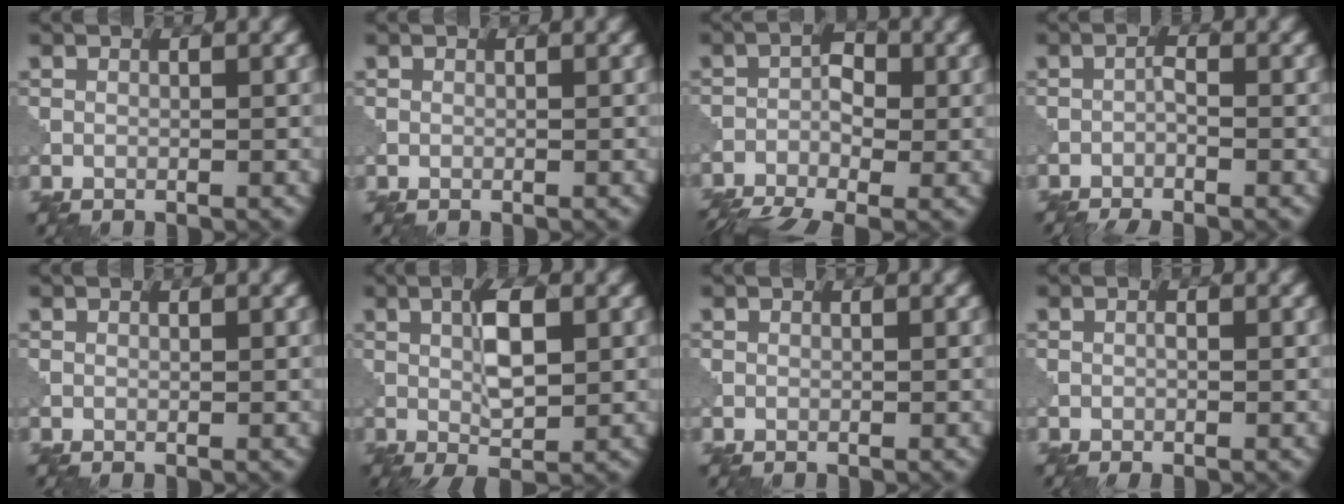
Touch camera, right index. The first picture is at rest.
{"total": 0.0}
{"total": 6.7, "force": [-3.9, 3.0, 4.6], "torque": [-0.086, -0.012, -0.080]}
{"total": 2.4, "force": [-1.8, 0.2, 1.6], "torque": [-0.037, -0.003, -0.041]}
{"total": 0.0}
{"total": 4.4, "force": [0.5, 1.2, 4.2], "torque": [-0.078, 0.003, 0.009]}
{"total": 0.0}
{"total": 0.8, "force": [-0.3, 0.2, 0.7], "torque": [-0.014, 0.000, -0.006]}